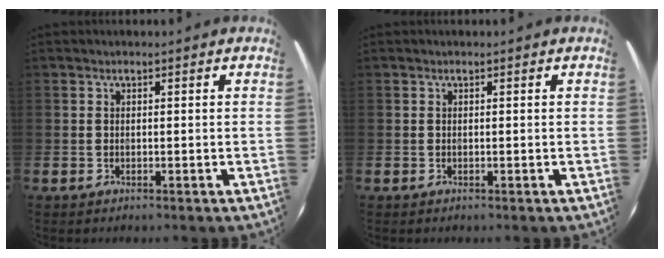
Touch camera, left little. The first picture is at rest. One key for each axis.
{"total": 0.0}